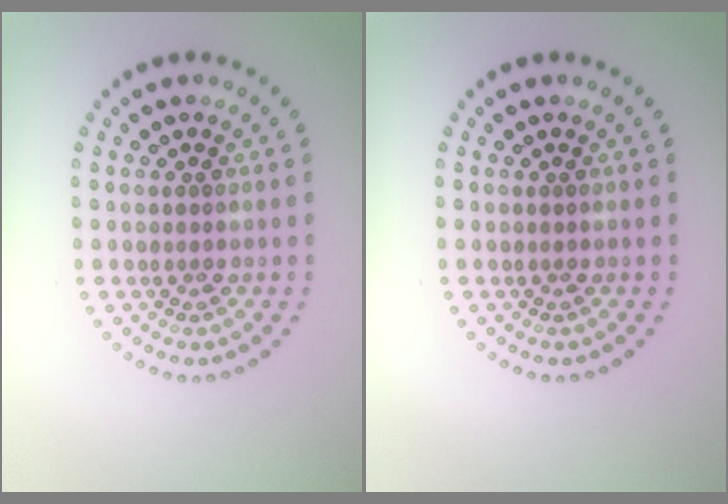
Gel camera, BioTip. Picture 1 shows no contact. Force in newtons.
{"total": 0.0}